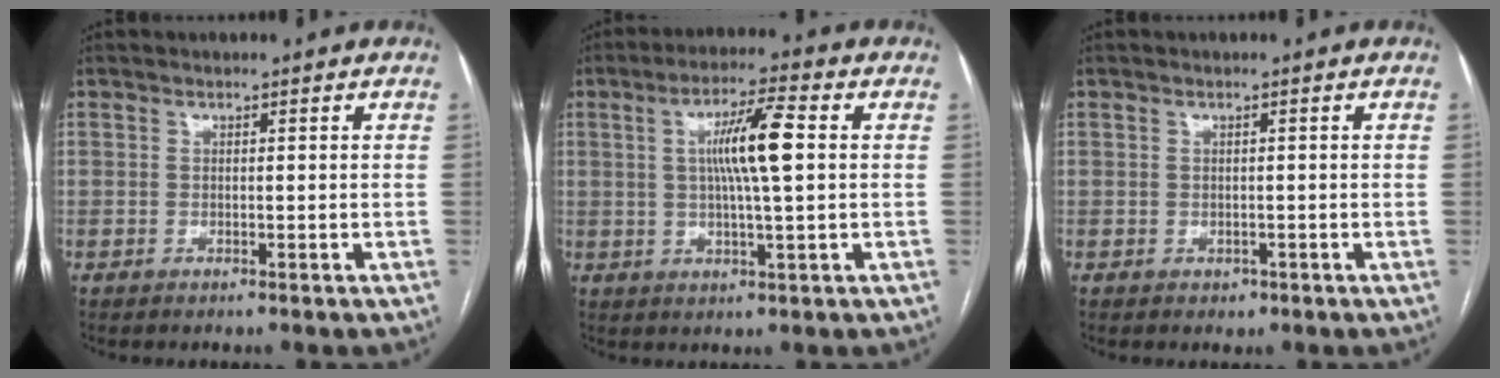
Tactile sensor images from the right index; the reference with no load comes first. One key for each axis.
{"total": 8.8, "fx": 1.3, "fy": 0.4, "fz": 8.6, "tx": -0.157, "ty": 0.006, "tz": 0.021}
{"total": 1.0, "fx": -0.4, "fy": 0.8, "fz": 0.4, "tx": -0.004, "ty": 0.002, "tz": -0.002}